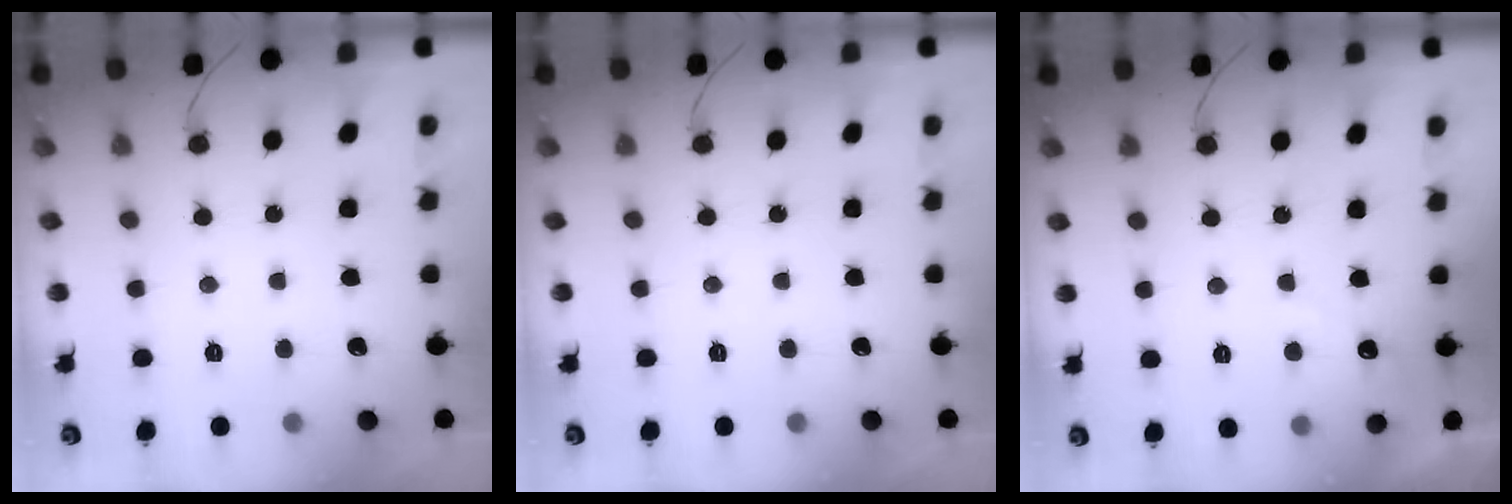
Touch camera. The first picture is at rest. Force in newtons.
{"total": 0.0}
{"total": 2.7, "press": 2.7, "slide": 0.1}